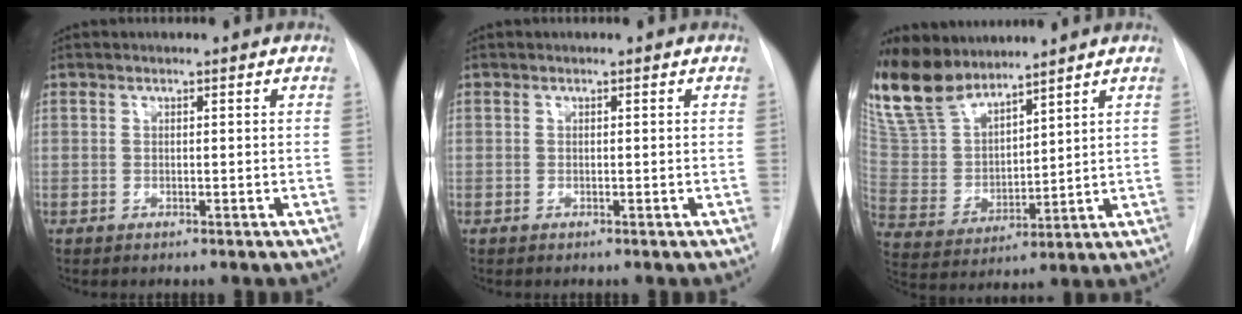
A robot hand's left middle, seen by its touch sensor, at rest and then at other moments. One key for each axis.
{"total": 0.0}
{"total": 13.2, "fx": 11.5, "fy": 4.1, "fz": 4.9, "tx": -0.109, "ty": 0.006, "tz": 0.240}